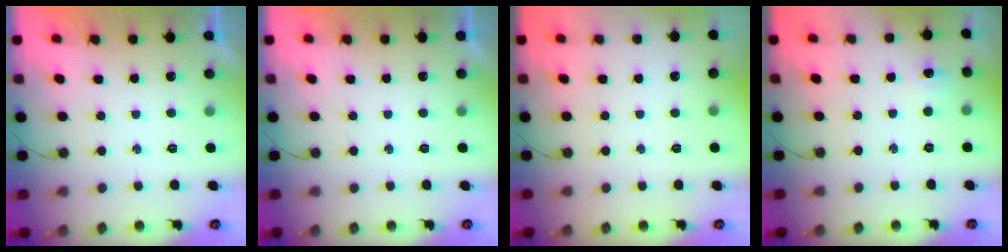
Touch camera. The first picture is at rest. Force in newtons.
{"total": 0.0}
{"total": 0.0}
{"total": 4.4, "press": 4.4, "slide": 0.6}